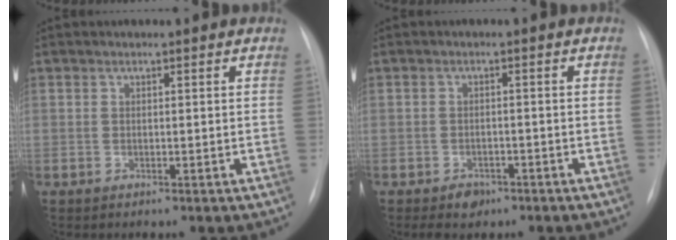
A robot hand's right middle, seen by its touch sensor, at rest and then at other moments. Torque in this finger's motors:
{"motor_torque": [0.39, -0.46, 0.02, 0.00]}